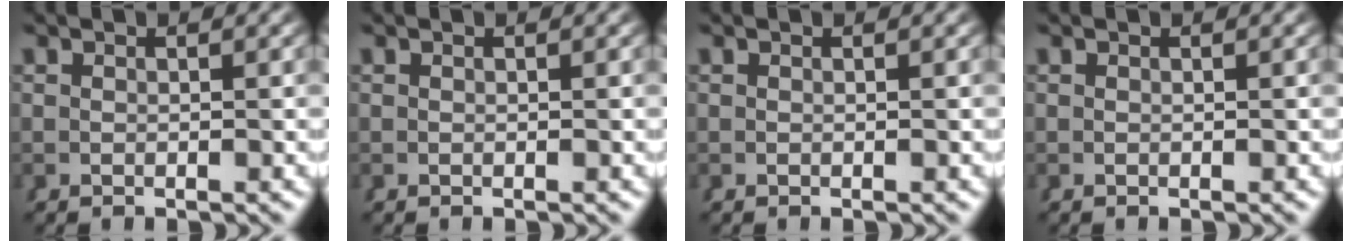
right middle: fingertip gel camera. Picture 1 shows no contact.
{"total": 0.0}
{"total": 0.0}
{"total": 0.0}